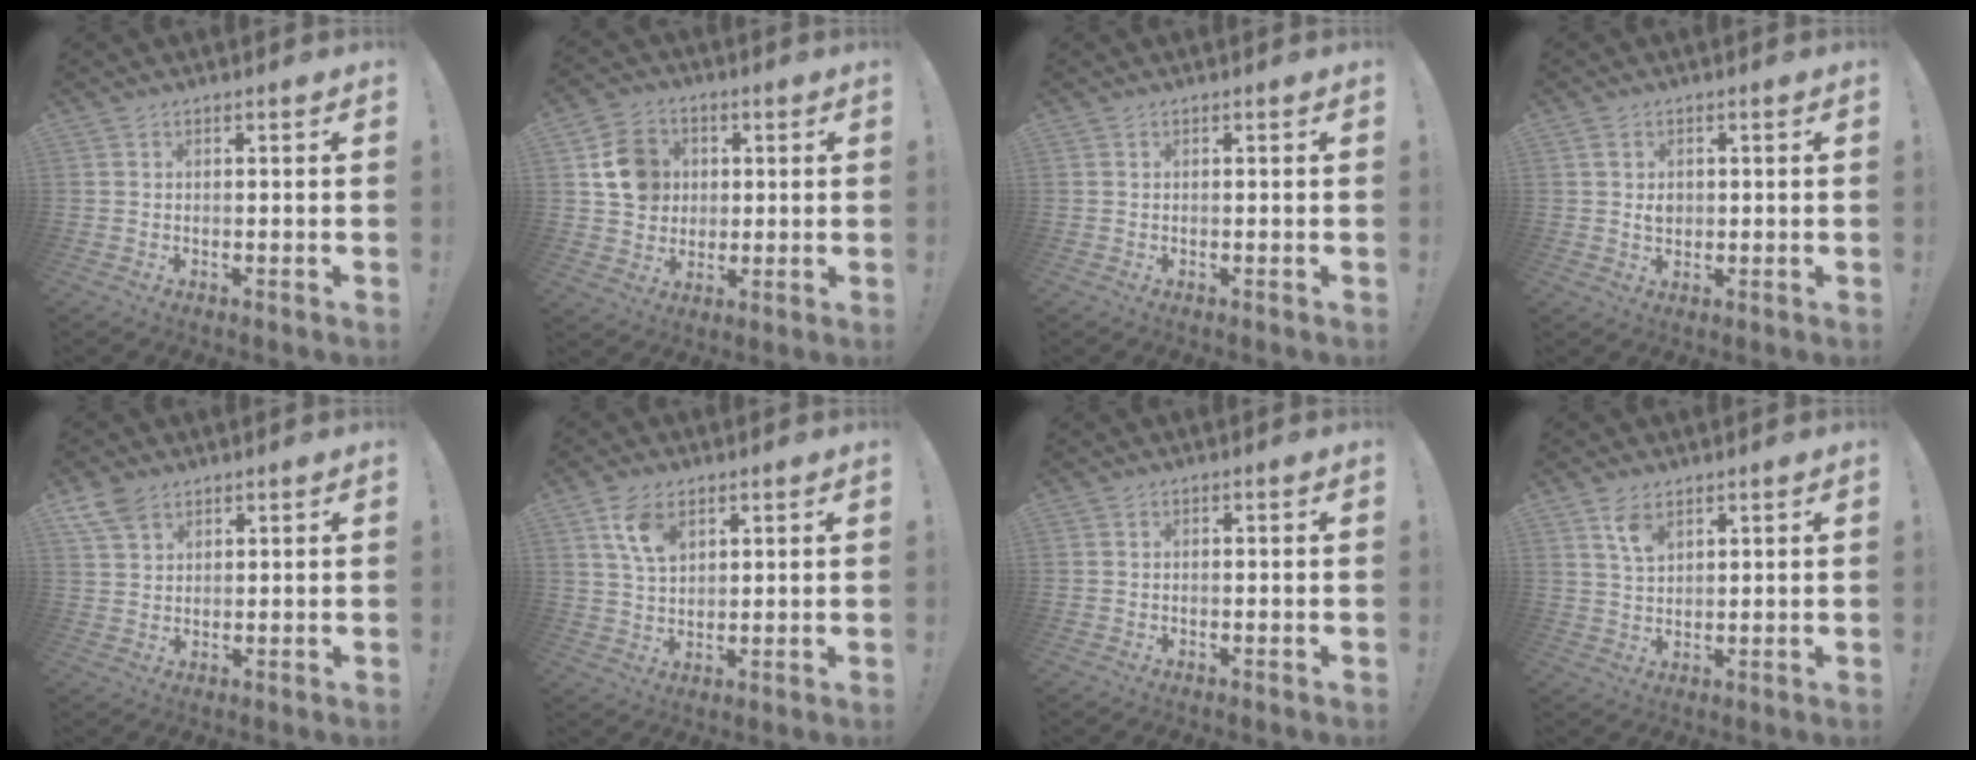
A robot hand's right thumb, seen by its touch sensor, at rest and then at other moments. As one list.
[{"total": 11.4, "force": [2.5, 10.2, 4.4], "torque": [-0.056, -0.003, 0.057]}, {"total": 0.0}, {"total": 3.2, "force": [0.5, 2.6, 1.9], "torque": [-0.018, -0.002, 0.004]}, {"total": 6.1, "force": [4.2, 3.5, 2.9], "torque": [-0.050, -0.017, 0.080]}, {"total": 8.2, "force": [4.3, 5.0, 5.0], "torque": [-0.076, -0.015, 0.079]}, {"total": 0.5, "force": [-0.3, 0.4, 0.1], "torque": [-0.009, 0.004, -0.004]}, {"total": 5.5, "force": [3.4, 2.8, 3.2], "torque": [-0.048, -0.020, 0.060]}]